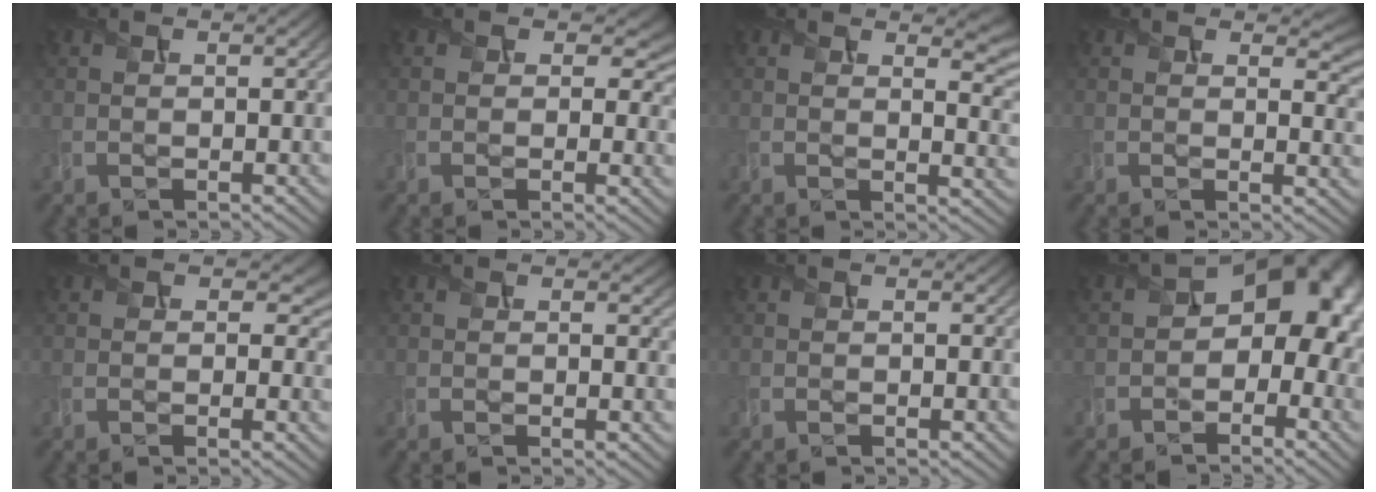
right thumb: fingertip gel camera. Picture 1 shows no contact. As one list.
[{"total": 4.6, "force": [1.2, 3.3, 2.9], "torque": [-0.044, -0.011, 0.012]}, {"total": 6.3, "force": [3.2, 2.5, 4.8], "torque": [-0.064, -0.007, 0.055]}, {"total": 5.1, "force": [2.3, 2.6, 3.7], "torque": [-0.058, -0.009, 0.037]}, {"total": 3.5, "force": [1.0, 2.6, 2.2], "torque": [-0.035, -0.007, 0.010]}, {"total": 1.2, "force": [0.6, 0.5, 1.0], "torque": [-0.019, -0.003, 0.009]}, {"total": 0.0}, {"total": 12.0, "force": [-0.6, 8.1, 8.9], "torque": [-0.111, -0.002, -0.016]}]